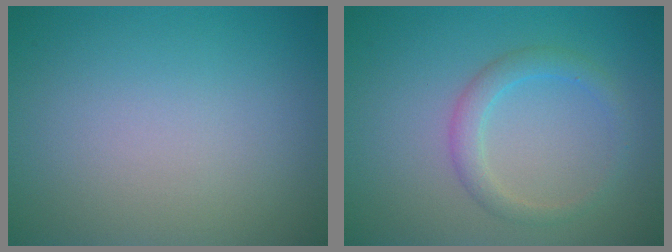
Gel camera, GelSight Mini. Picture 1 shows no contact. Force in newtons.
{"total": 2.2, "press": 2.2, "slide": 0.1}